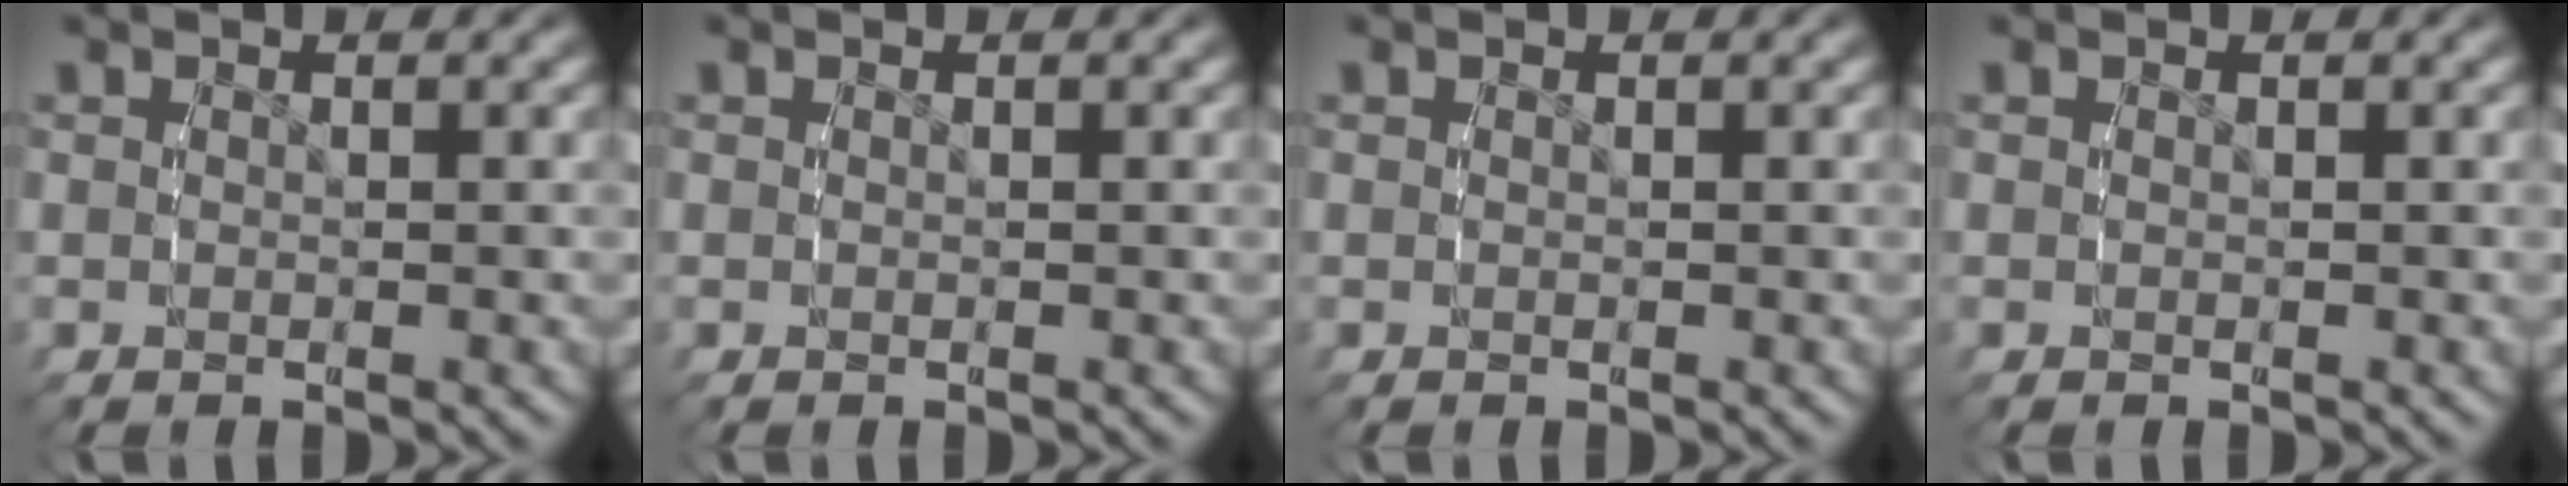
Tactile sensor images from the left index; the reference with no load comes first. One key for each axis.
{"total": 0.0}
{"total": 0.0}
{"total": 0.0}